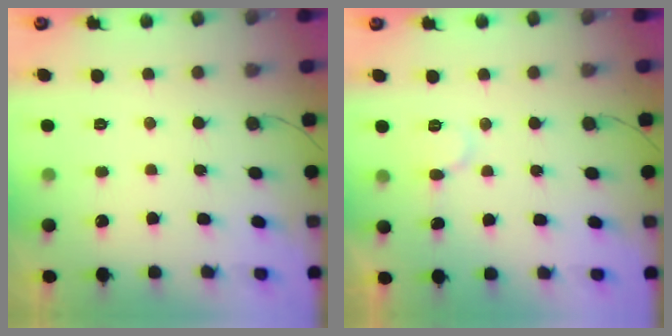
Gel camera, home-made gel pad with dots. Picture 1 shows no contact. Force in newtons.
{"total": 5.1, "press": 5.1, "slide": 0.3}